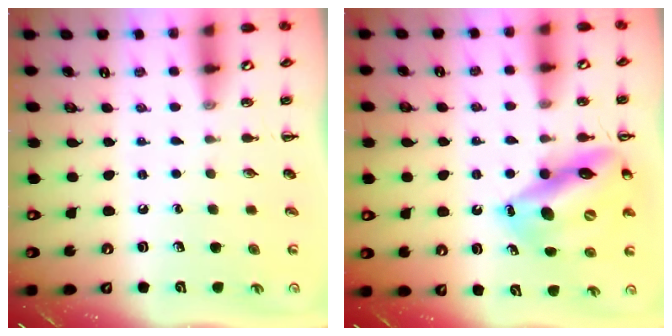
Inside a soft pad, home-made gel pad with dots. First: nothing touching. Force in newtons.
{"total": 15.5, "press": 14.7, "slide": 4.8}